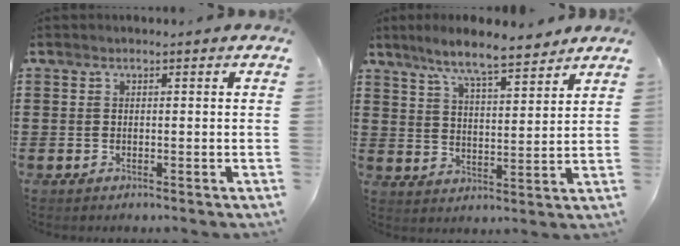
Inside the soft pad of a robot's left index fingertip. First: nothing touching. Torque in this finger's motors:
{"motor_torque": [0.39, -0.40, 0.29, 0.17]}